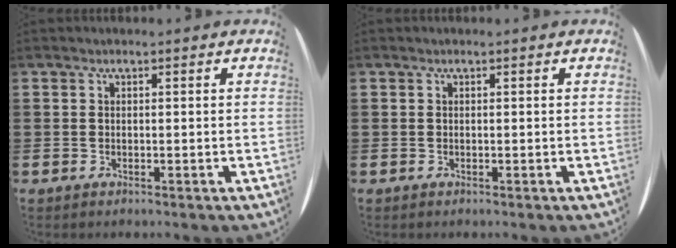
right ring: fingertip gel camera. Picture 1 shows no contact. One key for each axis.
{"total": 0.0}